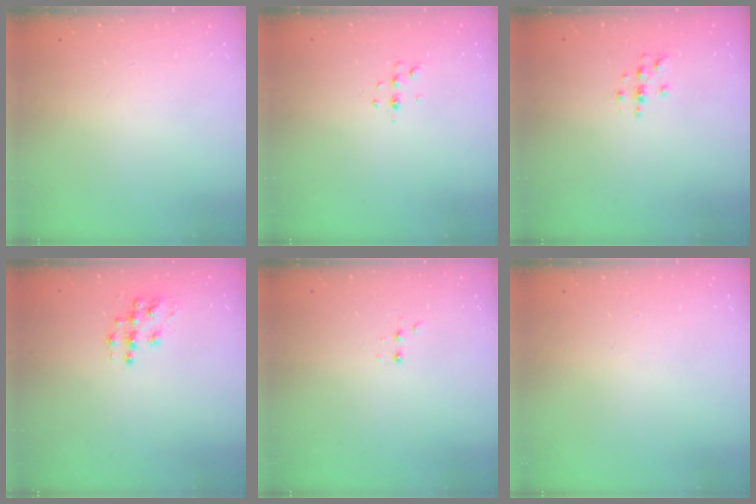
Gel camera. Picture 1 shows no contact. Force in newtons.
{"total": 4.4, "press": 4.0, "slide": 1.8}
{"total": 3.4, "press": 3.4, "slide": 0.4}
{"total": 9.4, "press": 9.4, "slide": 0.5}
{"total": 2.4, "press": 2.2, "slide": 0.9}
{"total": 0.0}